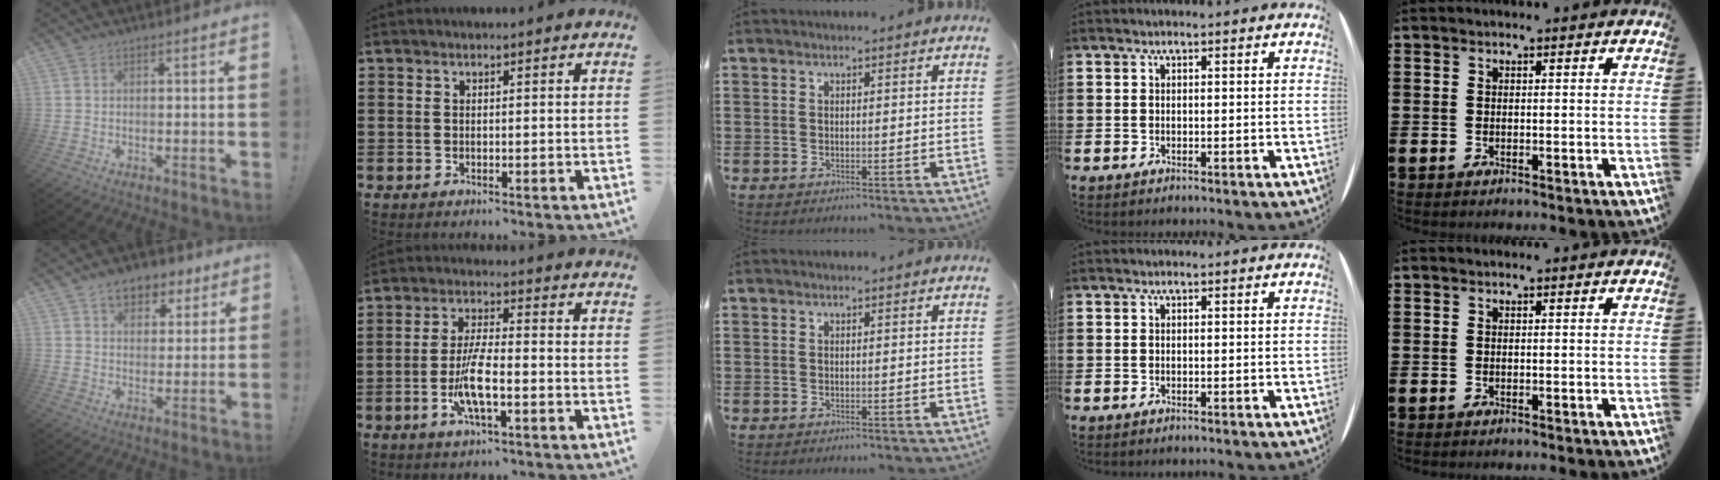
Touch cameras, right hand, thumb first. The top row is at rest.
{"thumb": {"total": 8.5, "force": [4.8, 5.9, 3.7], "torque": [-0.054, -0.019, 0.092]}, "index": {"total": 7.2, "force": [-2.3, 1.7, 6.6], "torque": [-0.142, -0.012, -0.047]}}